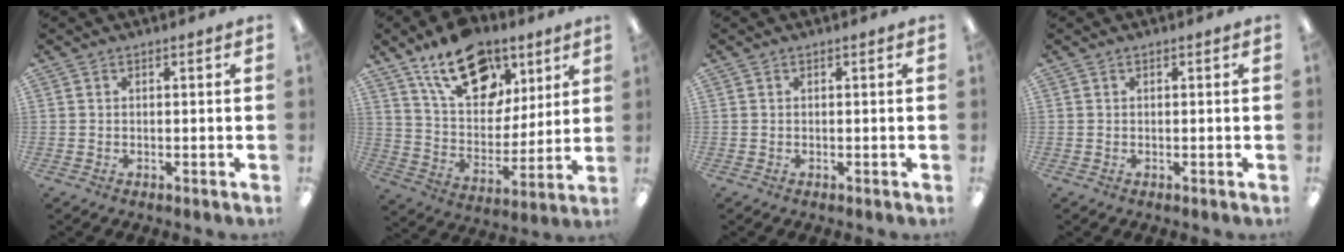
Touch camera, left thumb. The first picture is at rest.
{"total": 20.0, "force": [12.4, 11.7, 10.4], "torque": [-0.161, -0.059, 0.219]}
{"total": 0.0}
{"total": 0.0}